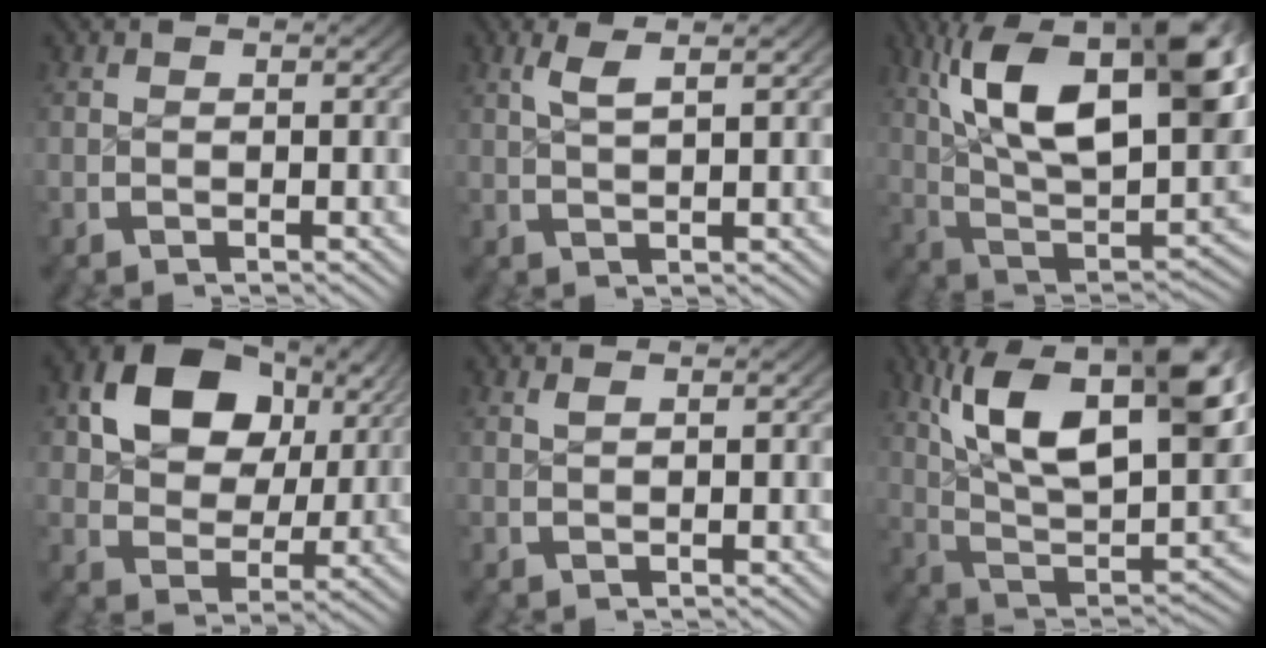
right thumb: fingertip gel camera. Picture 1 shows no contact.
{"total": 2.6, "force": [1.8, 0.1, 1.9], "torque": [-0.034, 0.004, 0.039]}
{"total": 20.8, "force": [3.1, 12.2, 16.5], "torque": [-0.274, -0.045, 0.067]}
{"total": 10.9, "force": [2.8, 7.8, 7.1], "torque": [-0.146, -0.022, 0.059]}
{"total": 0.5, "force": [0.4, -0.1, 0.3], "torque": [-0.008, -0.001, 0.012]}
{"total": 18.2, "force": [3.0, 10.7, 14.5], "torque": [-0.246, -0.043, 0.063]}